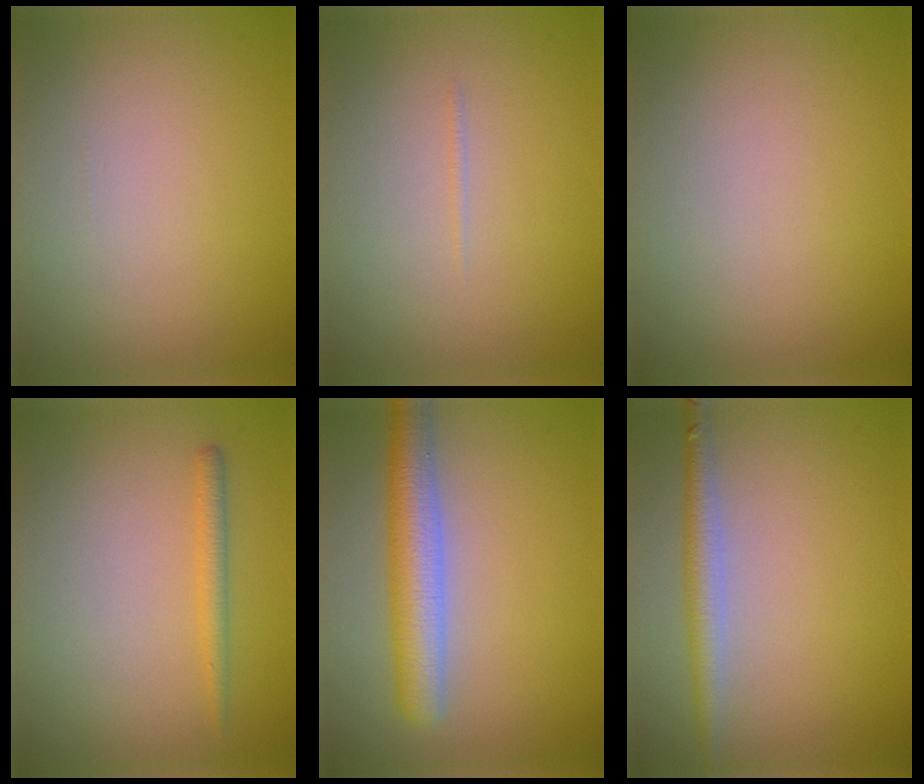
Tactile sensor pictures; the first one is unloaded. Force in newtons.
{"total": 0.7, "press": 0.7, "slide": 0.2}
{"total": 0.0}
{"total": 1.4, "press": 1.4, "slide": 0.1}
{"total": 5.0, "press": 5.0, "slide": 0.3}
{"total": 2.6, "press": 2.6, "slide": 0.1}